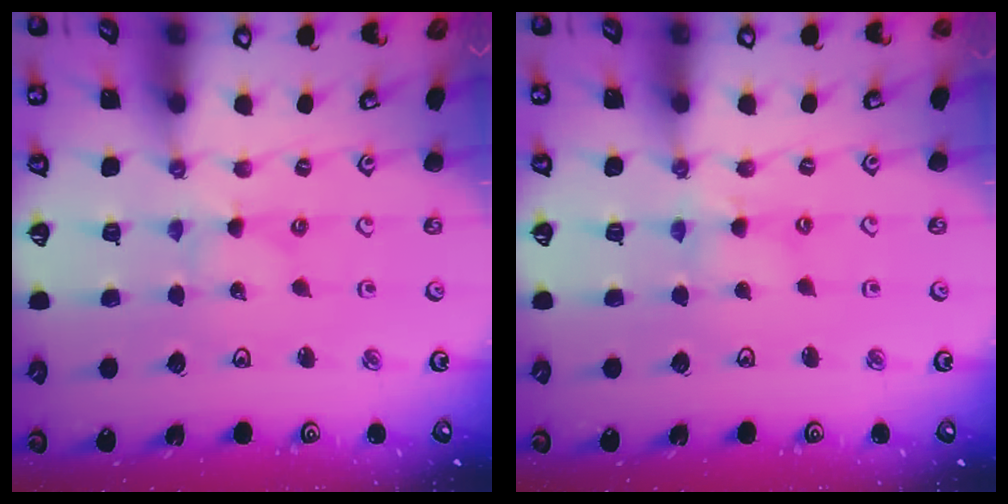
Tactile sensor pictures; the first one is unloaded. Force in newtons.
{"total": 2.3, "press": 2.3, "slide": 0.3}